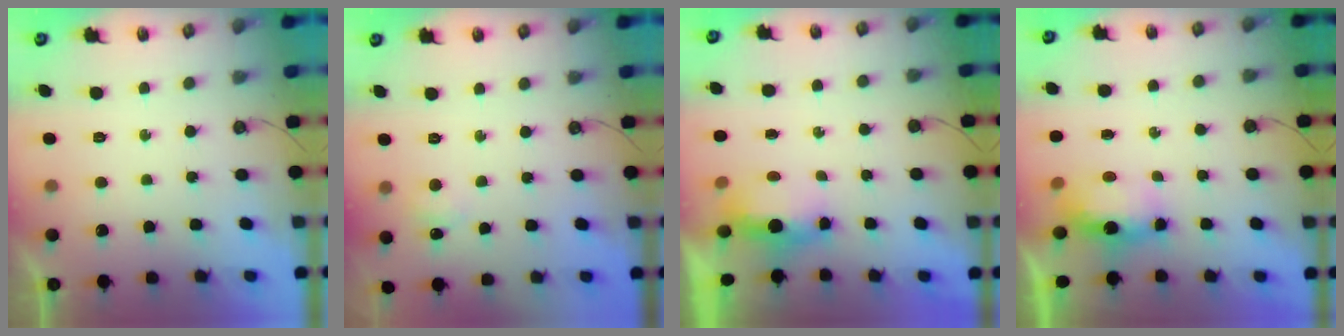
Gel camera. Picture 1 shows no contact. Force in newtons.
{"total": 6.2, "press": 6.1, "slide": 1.0}
{"total": 5.2, "press": 5.0, "slide": 1.4}
{"total": 6.3, "press": 6.3, "slide": 0.4}